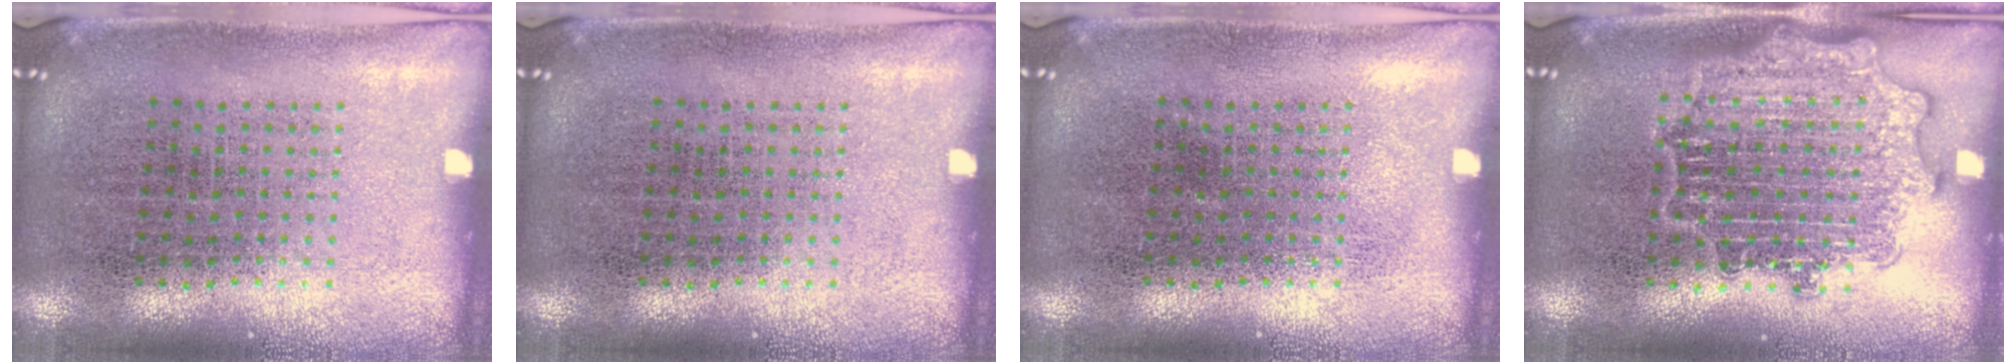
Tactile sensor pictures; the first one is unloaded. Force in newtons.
{"total": 0.0}
{"total": 0.0}
{"total": 2.0, "press": 2.0, "slide": 0.3}